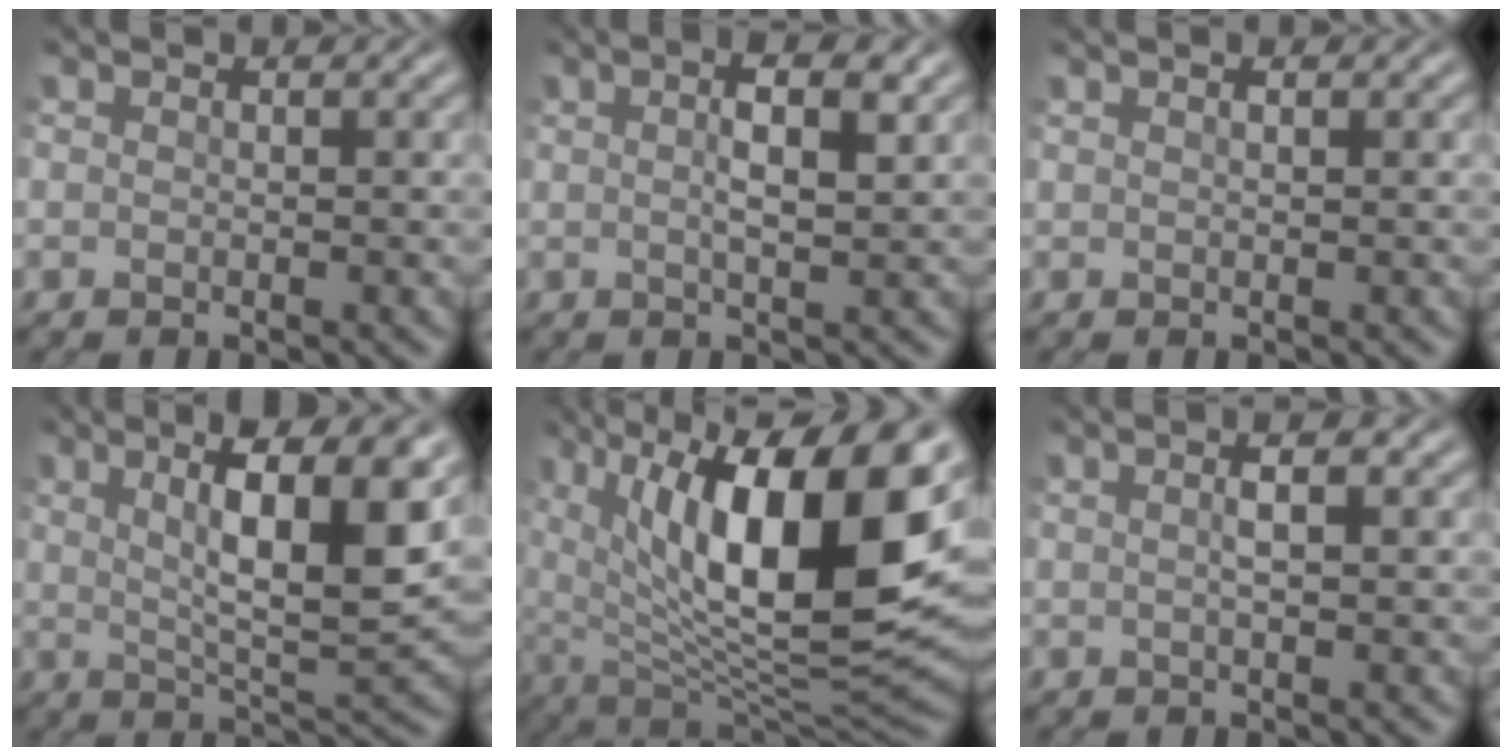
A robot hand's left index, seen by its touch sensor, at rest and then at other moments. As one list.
[{"total": 4.0, "force": [1.2, 1.2, 3.7], "torque": [-0.059, 0.002, 0.013]}, {"total": 0.7, "force": [0.5, 0.1, 0.5], "torque": [-0.011, -0.001, 0.006]}, {"total": 9.3, "force": [3.1, 2.4, 8.5], "torque": [-0.133, 0.003, 0.051]}, {"total": 15.7, "force": [4.7, 6.4, 13.6], "torque": [-0.227, -0.006, 0.076]}, {"total": 3.0, "force": [1.2, 1.1, 2.6], "torque": [-0.023, 0.008, -0.003]}]